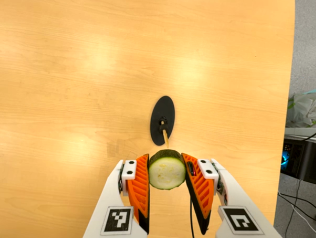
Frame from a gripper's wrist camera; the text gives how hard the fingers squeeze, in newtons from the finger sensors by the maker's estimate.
{"total": 12.0, "left": 11.3, "right": 12.6}